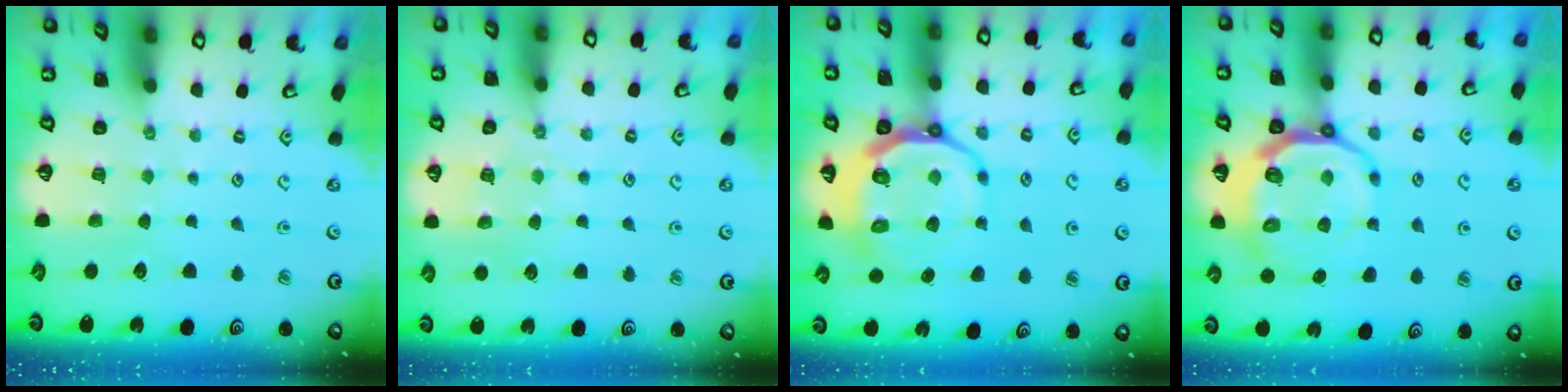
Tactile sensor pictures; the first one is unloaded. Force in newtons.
{"total": 6.1, "press": 6.1, "slide": 0.6}
{"total": 13.0, "press": 12.4, "slide": 3.7}
{"total": 11.9, "press": 11.4, "slide": 3.3}